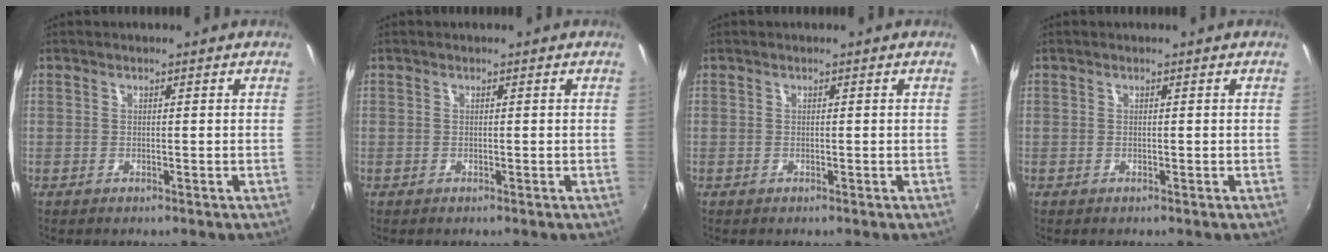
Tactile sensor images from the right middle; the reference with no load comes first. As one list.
[{"total": 0.0}, {"total": 0.0}, {"total": 0.0}]